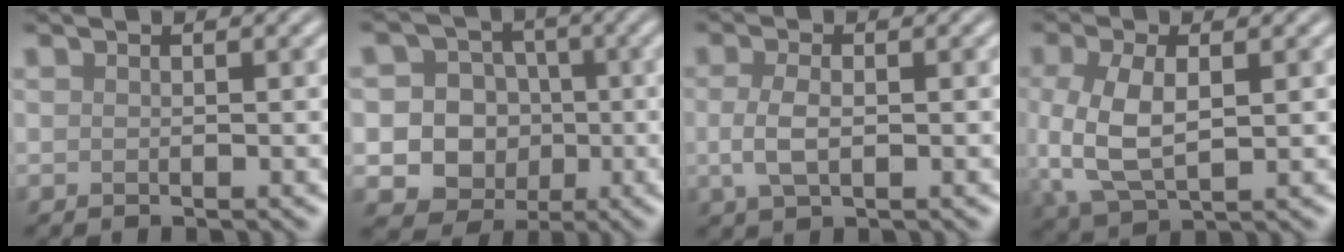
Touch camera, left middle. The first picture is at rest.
{"total": 11.8, "force": [-1.8, 11.1, 3.5], "torque": [-0.066, 0.008, -0.047]}
{"total": 2.7, "force": [-0.1, 1.4, 2.3], "torque": [-0.057, -0.003, -0.003]}
{"total": 6.1, "force": [0.0, 3.3, 5.1], "torque": [-0.126, -0.004, 0.003]}